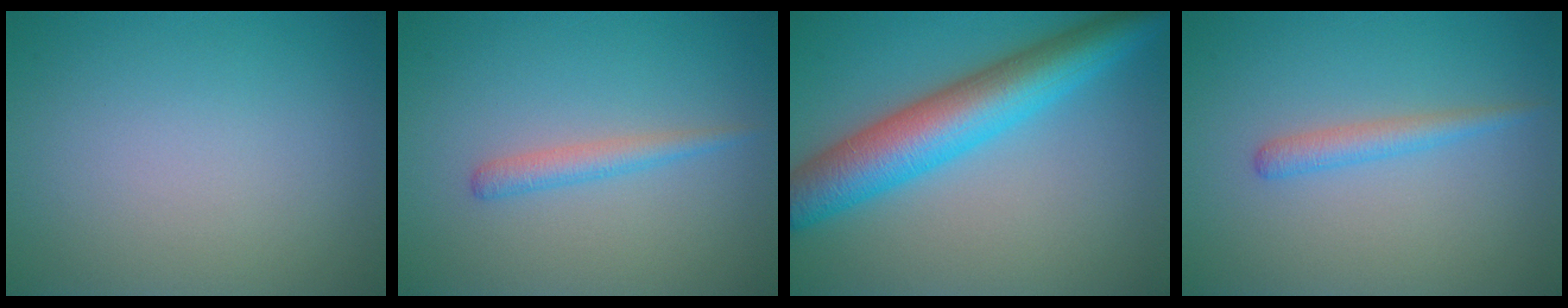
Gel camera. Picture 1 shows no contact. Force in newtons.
{"total": 1.7, "press": 1.7, "slide": 0.1}
{"total": 8.4, "press": 8.4, "slide": 0.2}
{"total": 1.8, "press": 1.8, "slide": 0.1}